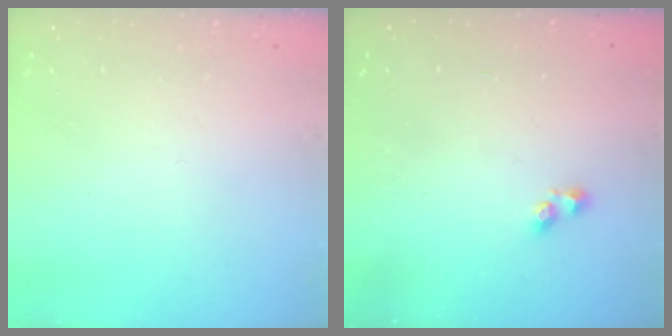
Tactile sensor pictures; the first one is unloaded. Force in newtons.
{"total": 0.9, "press": 0.4, "slide": 0.8}